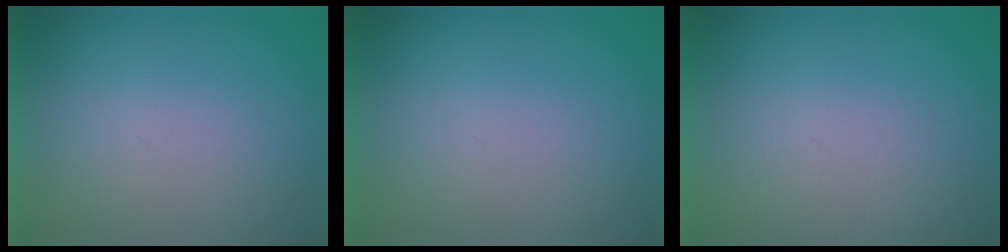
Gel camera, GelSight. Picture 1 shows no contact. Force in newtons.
{"total": 0.0}
{"total": 1.8}